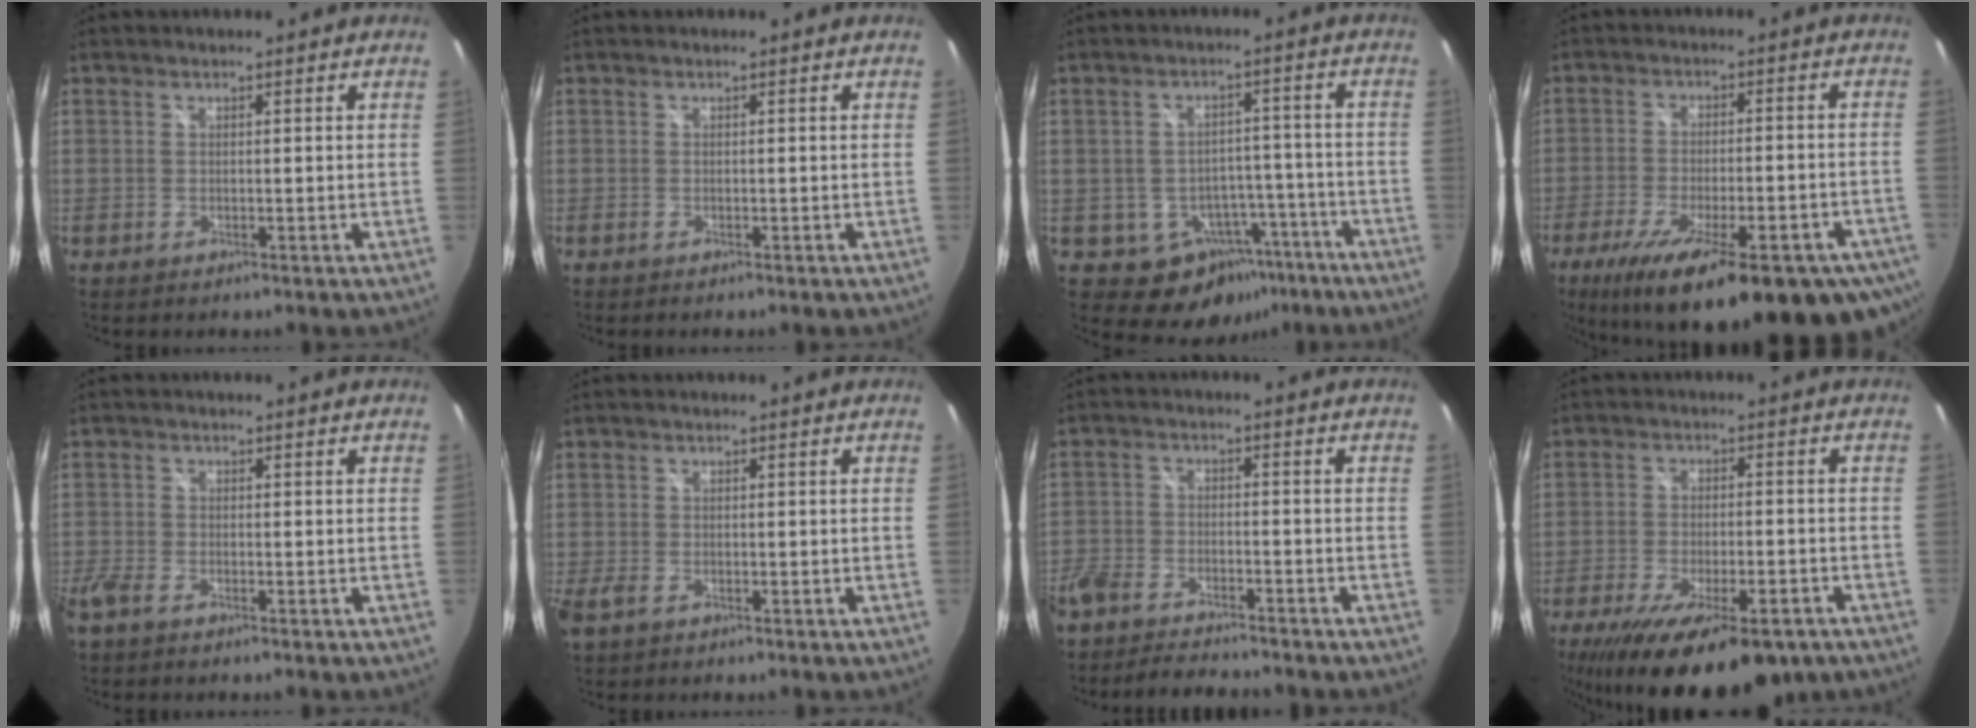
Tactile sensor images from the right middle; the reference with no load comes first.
{"total": 0.0}
{"total": 9.8, "force": [-5.5, 7.4, 3.1], "torque": [-0.050, 0.029, -0.045]}
{"total": 27.2, "force": [-17.1, 7.8, 19.7], "torque": [-0.337, -0.070, -0.234]}
{"total": 3.4, "force": [-2.5, 1.3, 1.9], "torque": [-0.055, -0.007, -0.054]}
{"total": 2.7, "force": [-1.5, 1.5, 1.7], "torque": [-0.037, -0.009, -0.028]}
{"total": 10.5, "force": [-9.0, 3.7, 4.0], "torque": [-0.118, -0.011, -0.158]}
{"total": 21.0, "force": [-14.0, 7.2, 13.9], "torque": [-0.263, -0.057, -0.205]}